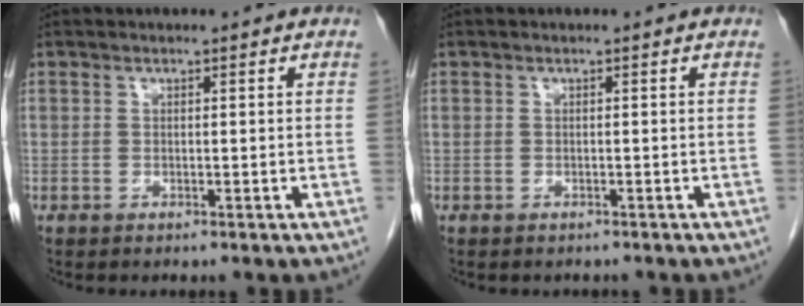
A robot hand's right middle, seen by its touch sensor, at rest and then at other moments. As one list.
[{"total": 0.9, "force": [-0.8, 0.4, 0.1], "torque": [-0.009, 0.001, -0.013]}]